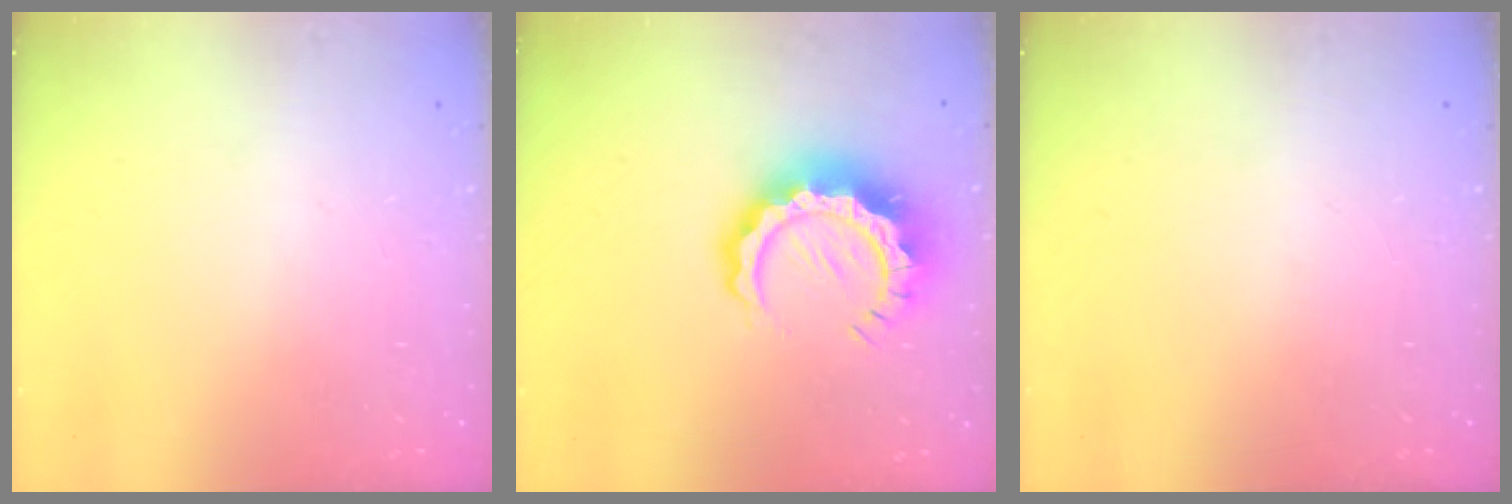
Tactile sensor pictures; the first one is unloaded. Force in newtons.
{"total": 12.1, "press": 12.1, "slide": 1.1}
{"total": 0.0}